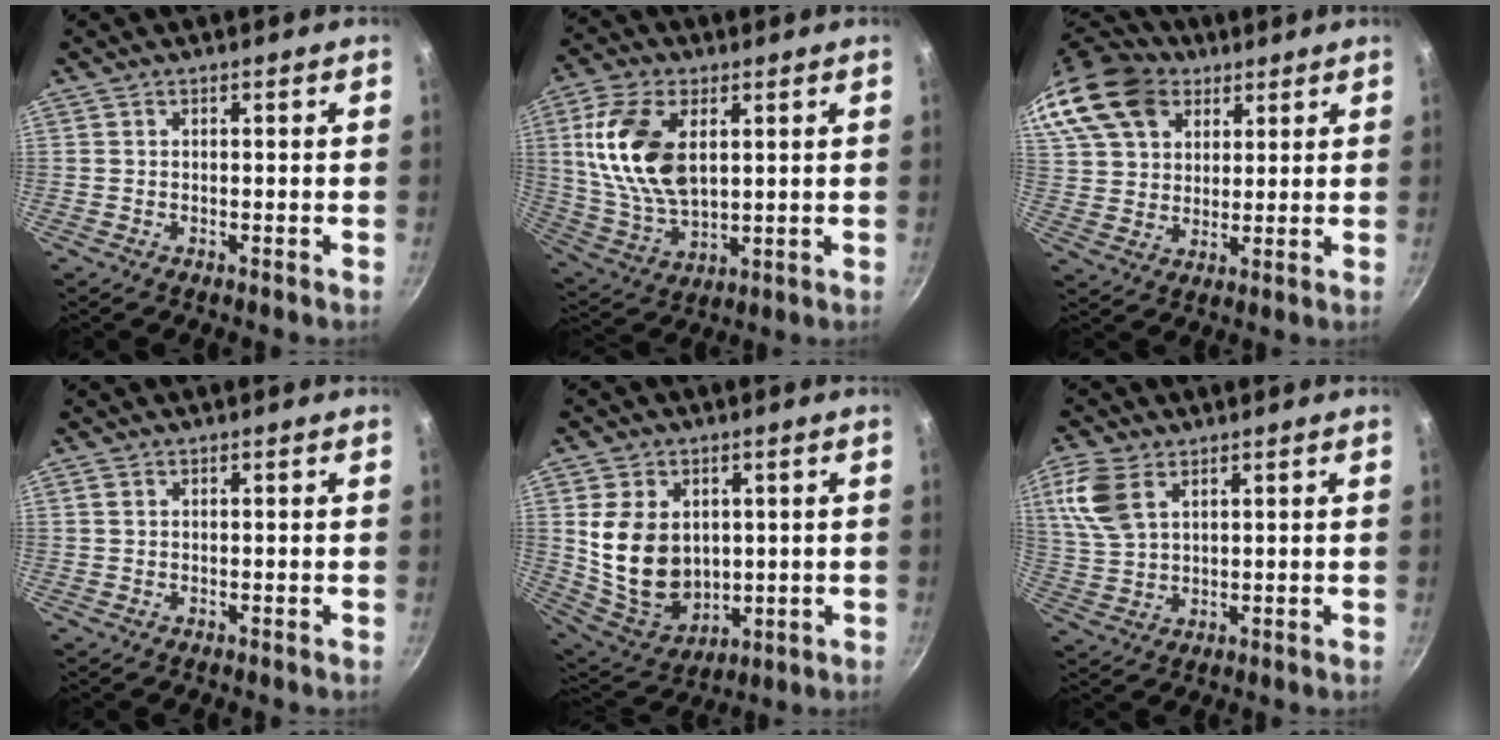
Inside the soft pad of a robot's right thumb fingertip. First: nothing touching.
{"total": 16.1, "force": [3.9, 9.2, 12.7], "torque": [-0.232, -0.013, 0.084]}
{"total": 21.2, "force": [11.2, 14.9, 10.1], "torque": [-0.221, 0.017, 0.209]}
{"total": 0.9, "force": [0.4, 0.6, 0.6], "torque": [-0.011, 0.002, 0.007]}
{"total": 14.7, "force": [2.0, 11.1, 9.5], "torque": [-0.149, -0.028, 0.061]}
{"total": 9.2, "force": [4.0, 5.4, 6.2], "torque": [-0.132, -0.003, 0.088]}